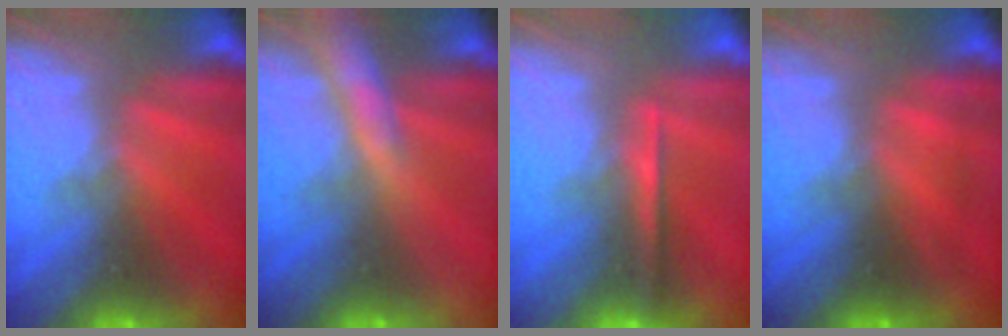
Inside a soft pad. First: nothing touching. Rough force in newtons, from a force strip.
{"total": 8.1}
{"total": 1.3}
{"total": 1.9}